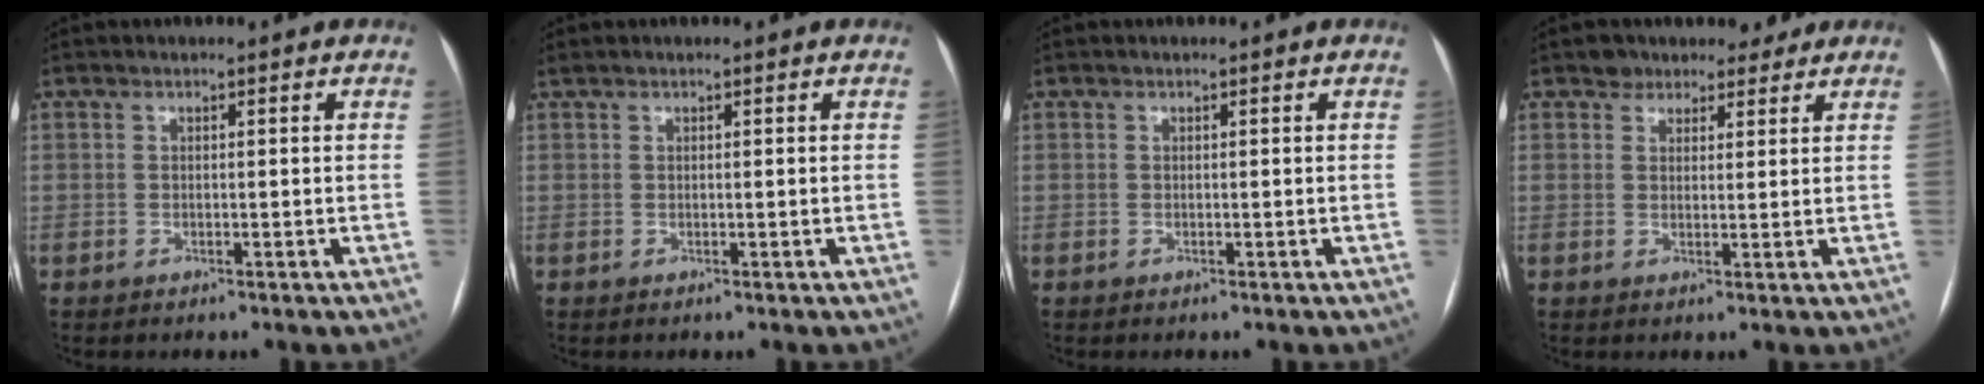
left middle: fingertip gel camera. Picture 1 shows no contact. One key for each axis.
{"total": 0.0}
{"total": 0.0}
{"total": 5.0, "fx": 3.9, "fy": 2.9, "fz": 0.5, "tx": 0.005, "ty": 0.010, "tz": 0.050}